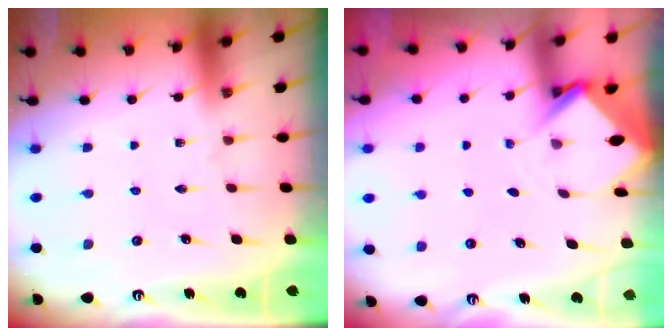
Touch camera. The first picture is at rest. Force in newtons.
{"total": 2.9, "press": 2.9, "slide": 0.2}